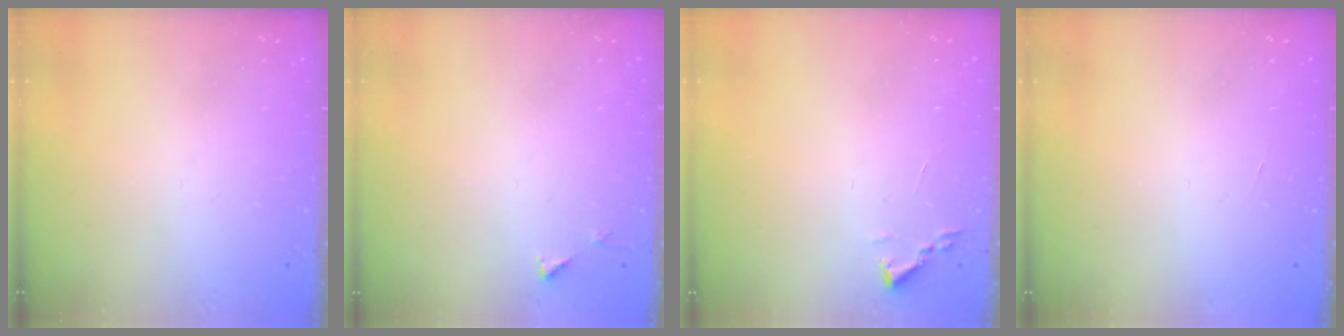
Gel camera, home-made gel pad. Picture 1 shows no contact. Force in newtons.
{"total": 3.5, "press": 3.5, "slide": 0.3}
{"total": 1.9, "press": 1.8, "slide": 0.3}
{"total": 1.7, "press": 1.7, "slide": 0.1}